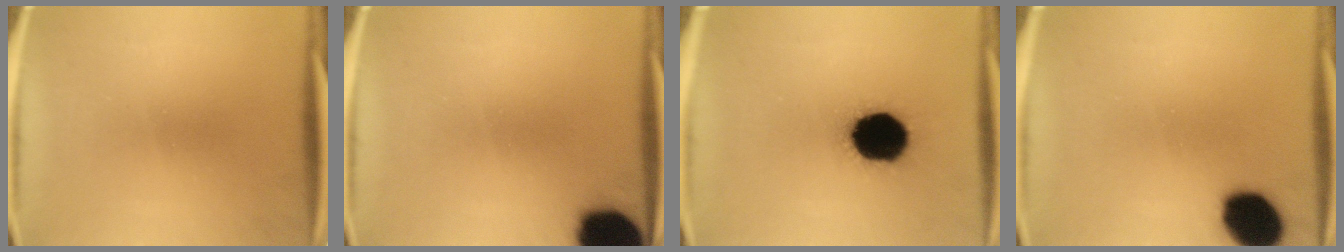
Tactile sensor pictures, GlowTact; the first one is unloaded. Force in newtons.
{"total": 17.5}
{"total": 19.9}
{"total": 13.3}